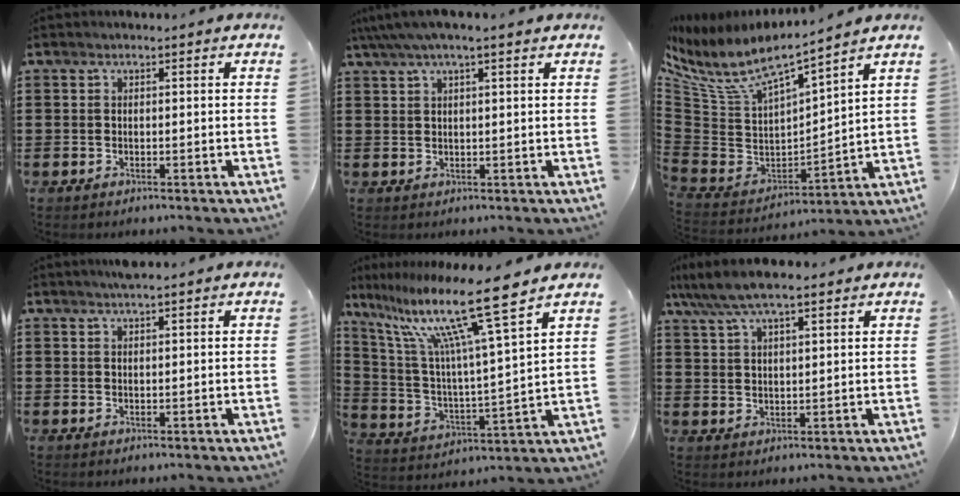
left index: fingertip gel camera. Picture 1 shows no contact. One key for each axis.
{"total": 3.2, "fx": 2.1, "fy": 0.5, "fz": 2.4, "tx": -0.050, "ty": 0.006, "tz": 0.037}
{"total": 6.2, "fx": 4.6, "fy": 1.6, "fz": 3.8, "tx": -0.096, "ty": -0.041, "tz": 0.074}
{"total": 1.5, "fx": 1.3, "fy": -0.1, "fz": 0.8, "tx": -0.016, "ty": 0.000, "tz": 0.023}
{"total": 14.8, "fx": 10.9, "fy": 0.6, "fz": 10.1, "tx": -0.216, "ty": -0.067, "tz": 0.174}
{"total": 6.2, "fx": 4.9, "fy": 1.5, "fz": 3.5, "tx": -0.081, "ty": -0.007, "tz": 0.088}